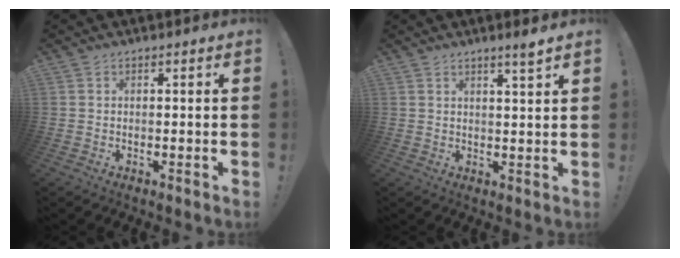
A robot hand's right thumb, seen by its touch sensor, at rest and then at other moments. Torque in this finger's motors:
{"motor_torque": [0.10, 0.20, -0.06, 0.04, -0.05]}